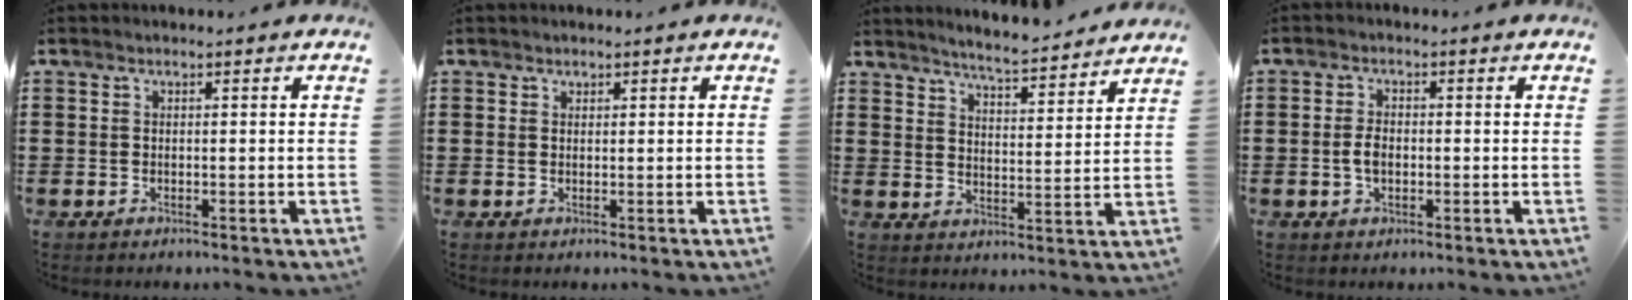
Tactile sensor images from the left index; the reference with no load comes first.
{"total": 0.6, "force": [0.5, 0.3, 0.1], "torque": [-0.002, 0.000, 0.011]}
{"total": 4.7, "force": [4.6, -0.6, 0.7], "torque": [-0.035, -0.035, 0.077]}
{"total": 2.8, "force": [-0.4, 1.5, 2.4], "torque": [-0.054, 0.000, -0.009]}